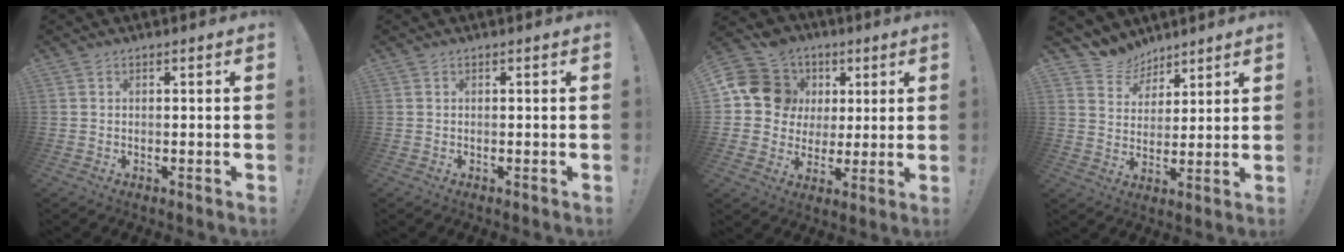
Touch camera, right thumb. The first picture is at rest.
{"total": 0.0}
{"total": 15.1, "force": [3.7, 13.5, 5.8], "torque": [-0.082, -0.004, 0.086]}
{"total": 8.6, "force": [7.0, 5.1, 0.6], "torque": [-0.030, -0.055, 0.140]}